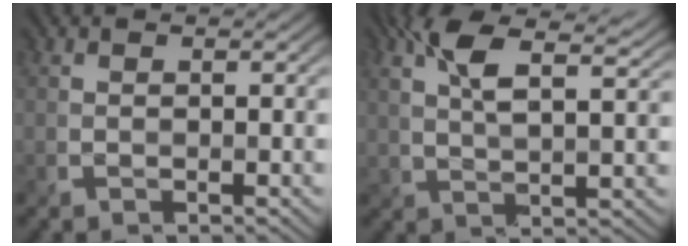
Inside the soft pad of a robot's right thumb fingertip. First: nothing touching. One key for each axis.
{"total": 8.6, "fx": 4.3, "fy": 2.9, "fz": 6.8, "tx": -0.150, "ty": 0.011, "tz": 0.080}